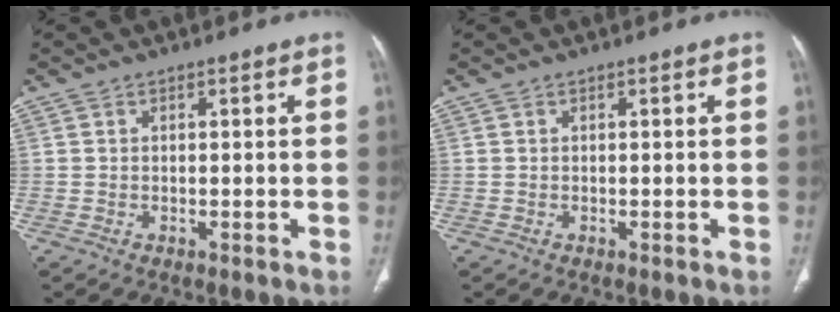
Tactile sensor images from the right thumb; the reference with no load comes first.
{"total": 0.0}